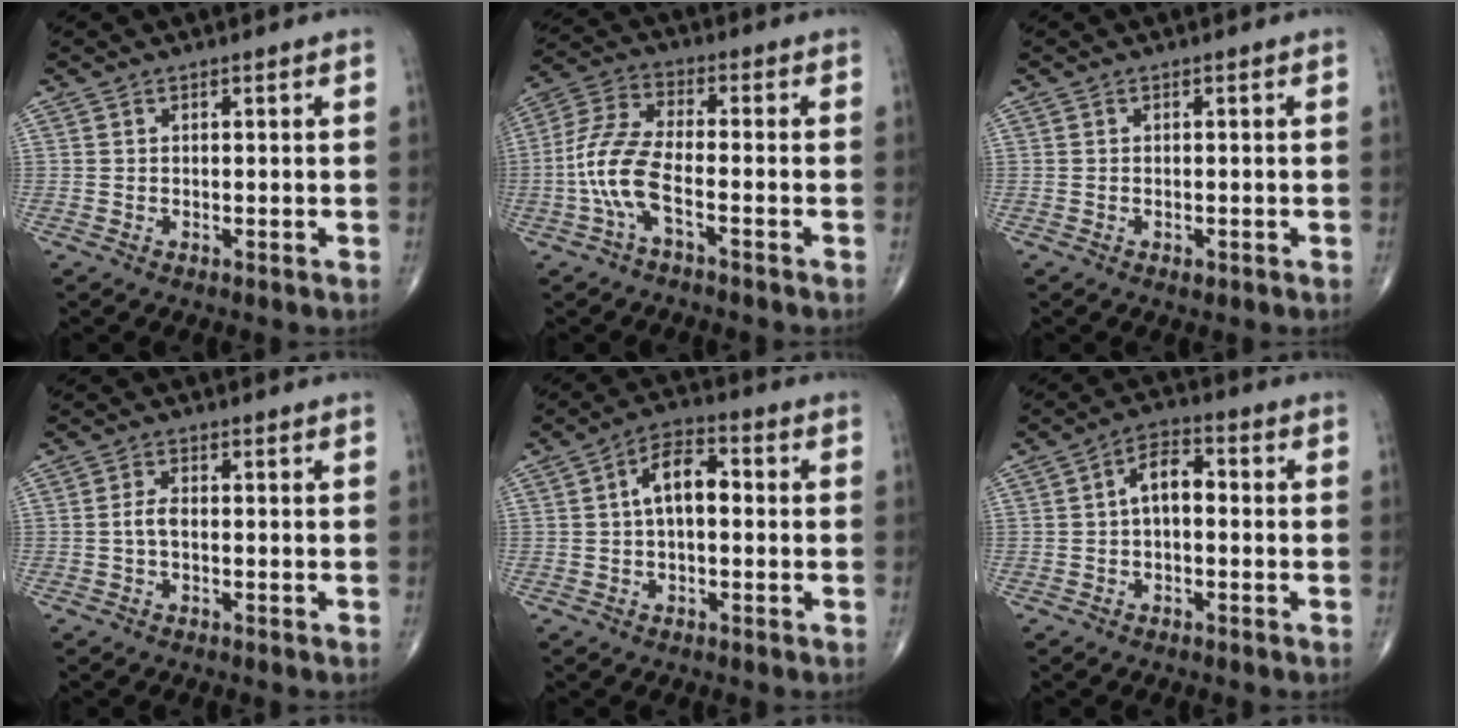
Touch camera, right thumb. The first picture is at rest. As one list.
[{"total": 9.3, "force": [-3.2, 3.1, 8.2], "torque": [-0.195, 0.034, -0.069]}, {"total": 0.8, "force": [-0.4, 0.4, 0.5], "torque": [-0.010, 0.001, -0.004]}, {"total": 2.1, "force": [-0.5, 1.0, 1.8], "torque": [-0.037, 0.005, -0.011]}, {"total": 7.5, "force": [0.4, 4.0, 6.3], "torque": [-0.099, 0.028, -0.004]}, {"total": 6.0, "force": [-0.2, 3.4, 4.9], "torque": [-0.070, 0.026, -0.015]}]